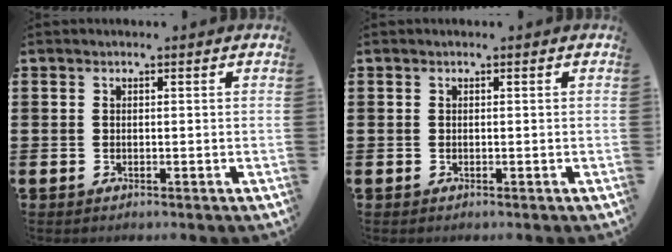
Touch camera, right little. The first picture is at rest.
{"total": 0.0}